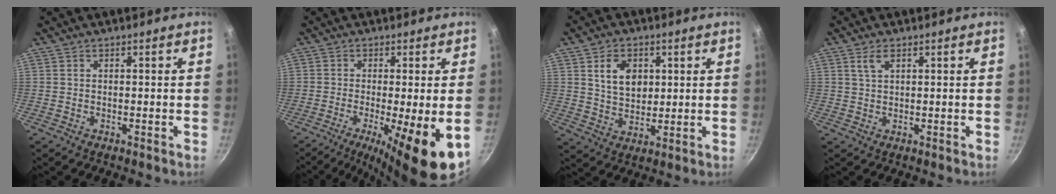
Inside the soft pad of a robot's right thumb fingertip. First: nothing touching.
{"total": 12.2, "force": [-3.8, 2.0, 11.4], "torque": [-0.189, -0.015, -0.055]}
{"total": 8.0, "force": [2.4, 5.8, 5.0], "torque": [-0.061, -0.013, 0.047]}
{"total": 2.5, "force": [1.3, 1.2, 1.8], "torque": [-0.030, -0.003, 0.026]}